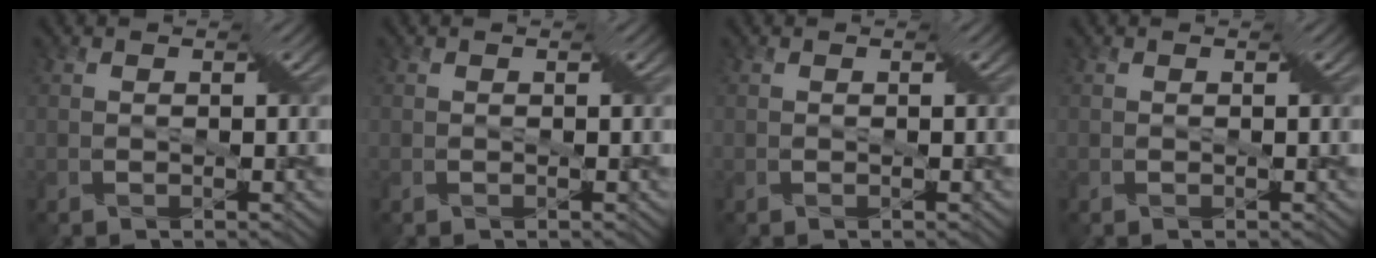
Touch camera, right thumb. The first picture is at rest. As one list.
[{"total": 0.0}, {"total": 0.0}, {"total": 0.0}]